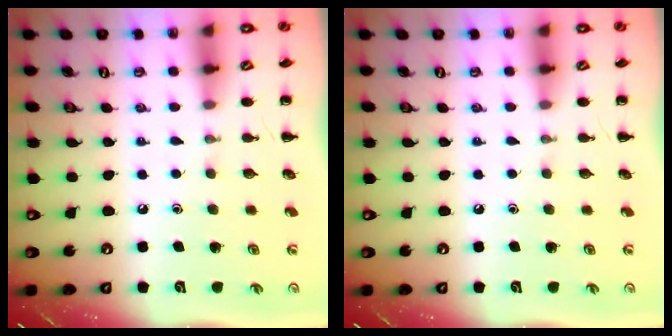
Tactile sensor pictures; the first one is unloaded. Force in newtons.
{"total": 0.0}